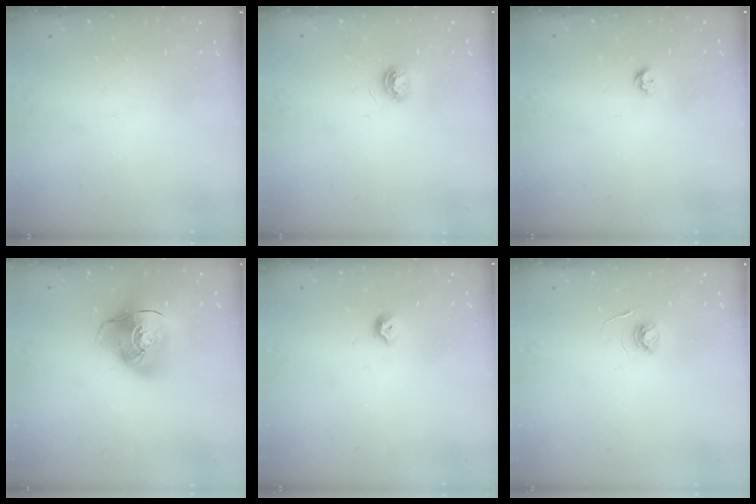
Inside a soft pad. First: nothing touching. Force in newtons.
{"total": 4.8, "press": 4.8, "slide": 0.6}
{"total": 5.3, "press": 5.3, "slide": 0.8}
{"total": 12.3, "press": 12.2, "slide": 1.9}
{"total": 4.9, "press": 4.8, "slide": 0.9}
{"total": 3.8, "press": 3.8, "slide": 0.4}